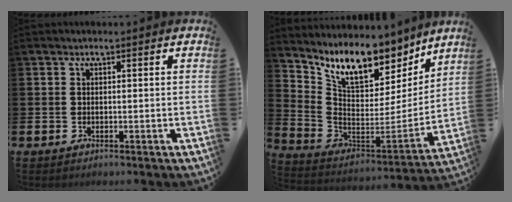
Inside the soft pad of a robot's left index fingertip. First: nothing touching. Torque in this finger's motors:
{"motor_torque": [0.56, -0.51, 1.06, 0.21]}